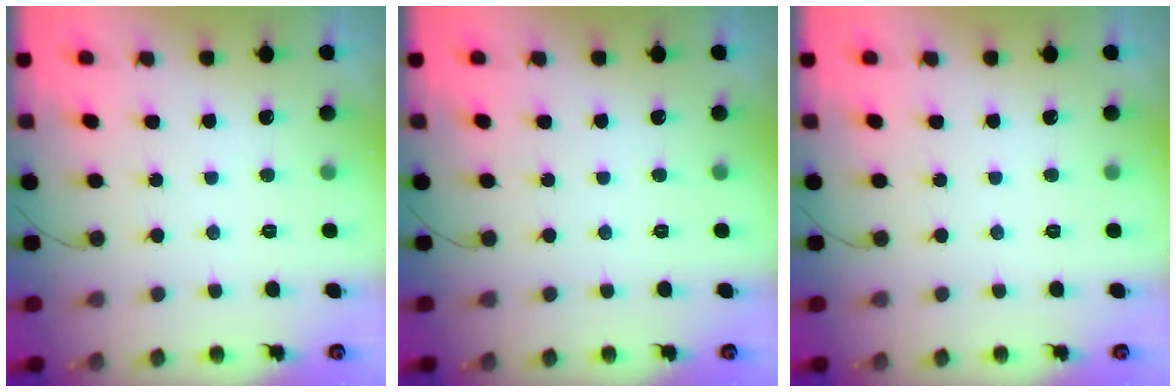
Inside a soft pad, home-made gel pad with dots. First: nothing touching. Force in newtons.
{"total": 0.0}
{"total": 0.0}